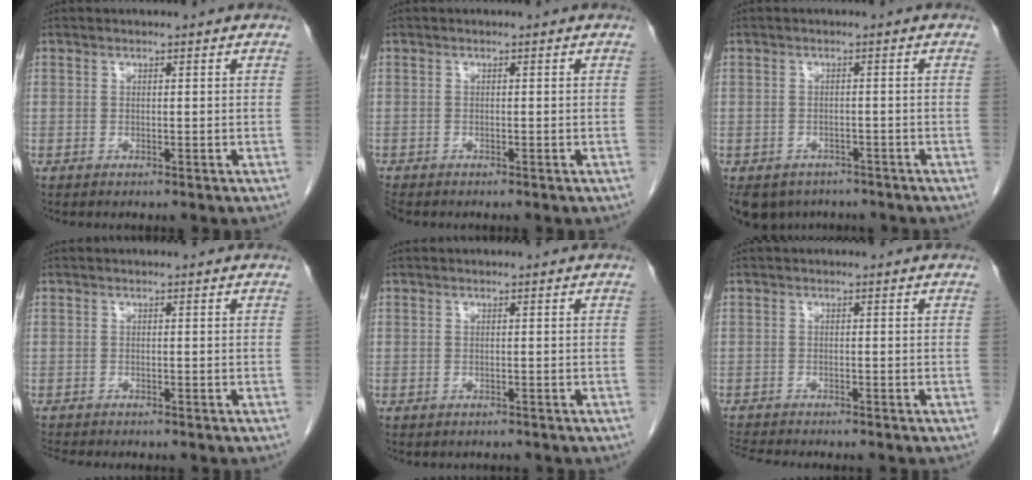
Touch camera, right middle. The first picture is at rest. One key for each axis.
{"total": 1.3, "fx": -1.2, "fy": 0.4, "fz": 0.4, "tx": -0.014, "ty": -0.005, "tz": -0.022}
{"total": 8.7, "fx": -6.7, "fy": 5.2, "fz": 1.9, "tx": -0.043, "ty": -0.006, "tz": -0.085}
{"total": 3.6, "fx": -3.2, "fy": 0.5, "fz": 1.4, "tx": -0.025, "ty": -0.010, "tz": -0.048}
{"total": 1.1, "fx": -1.0, "fy": 0.5, "fz": 0.1, "tx": -0.012, "ty": -0.002, "tz": -0.013}
{"total": 4.9, "fx": -4.6, "fy": 0.1, "fz": 1.5, "tx": -0.029, "ty": -0.016, "tz": -0.077}